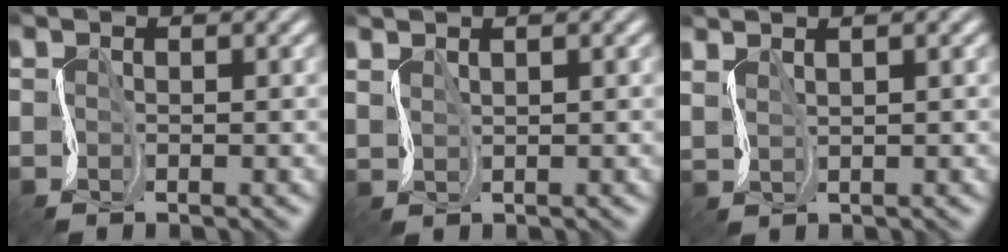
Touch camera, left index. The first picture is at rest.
{"total": 2.1, "force": [1.7, 0.7, 1.1], "torque": [-0.023, 0.004, 0.024]}
{"total": 3.1, "force": [2.3, 1.2, 1.8], "torque": [-0.043, 0.015, 0.035]}